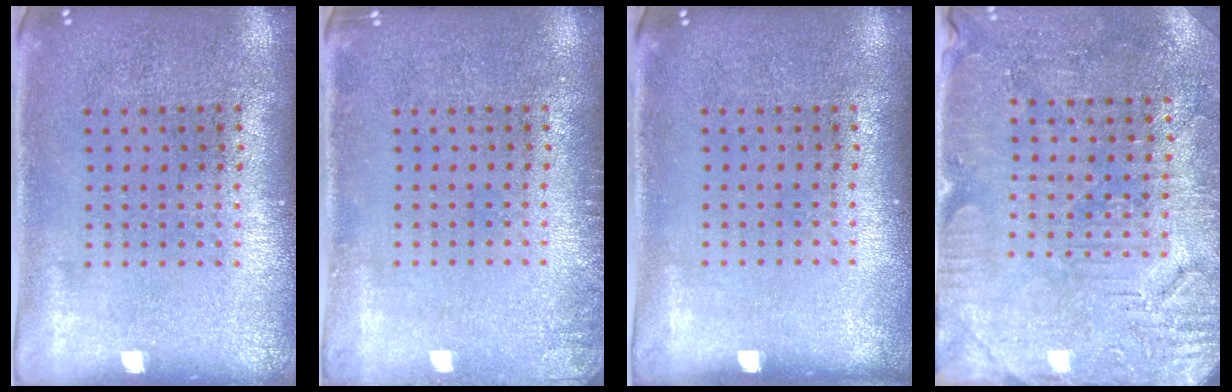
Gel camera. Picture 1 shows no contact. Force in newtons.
{"total": 1.1, "press": 1.1, "slide": 0.2}
{"total": 0.0}
{"total": 3.0, "press": 2.9, "slide": 0.6}